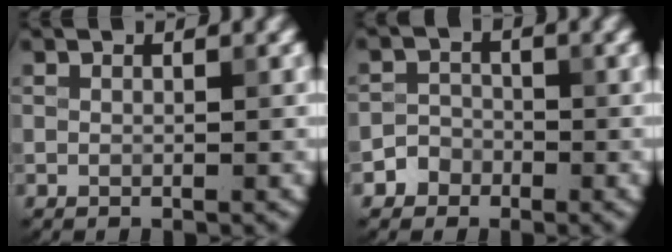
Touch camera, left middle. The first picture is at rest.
{"total": 1.9, "force": [-1.1, 1.6, 0.1], "torque": [0.014, 0.008, -0.024]}